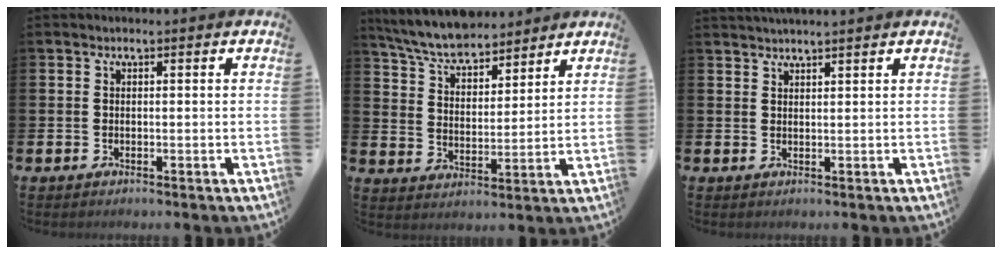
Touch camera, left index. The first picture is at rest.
{"total": 7.0, "force": [6.6, 1.5, 1.7], "torque": [-0.064, -0.033, 0.118]}
{"total": 1.8, "force": [1.8, -0.3, 0.1], "torque": [-0.006, -0.003, 0.036]}